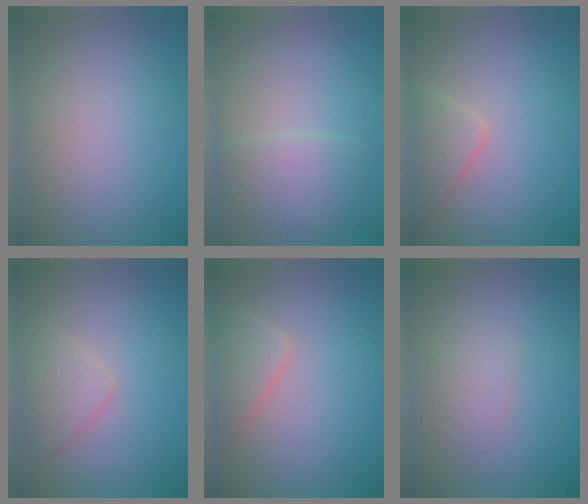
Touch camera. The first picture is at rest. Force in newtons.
{"total": 3.6, "press": 3.6, "slide": 0.2}
{"total": 2.3, "press": 2.3, "slide": 0.0}
{"total": 2.3, "press": 2.3, "slide": 0.1}
{"total": 2.6, "press": 2.6, "slide": 0.0}
{"total": 1.4, "press": 1.4, "slide": 0.1}